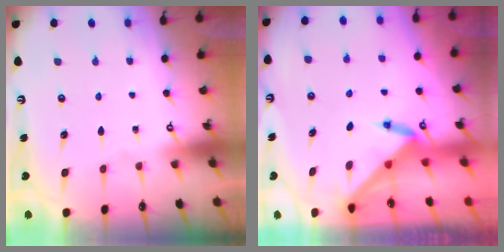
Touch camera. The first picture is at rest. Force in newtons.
{"total": 3.4, "press": 3.4, "slide": 0.3}